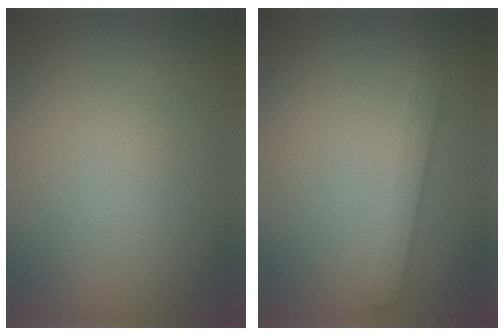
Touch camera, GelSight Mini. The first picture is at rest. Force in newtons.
{"total": 2.0, "press": 2.0, "slide": 0.0}